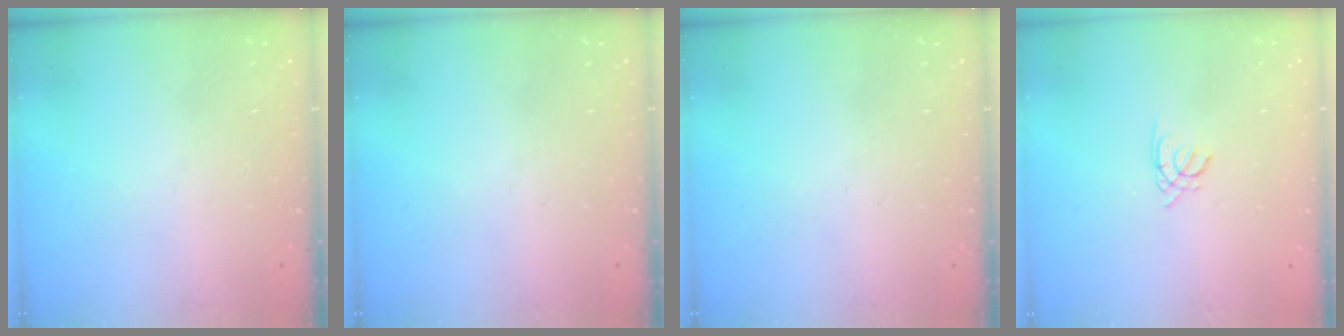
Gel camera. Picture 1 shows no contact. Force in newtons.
{"total": 0.0}
{"total": 0.0}
{"total": 0.5, "press": 0.4, "slide": 0.3}